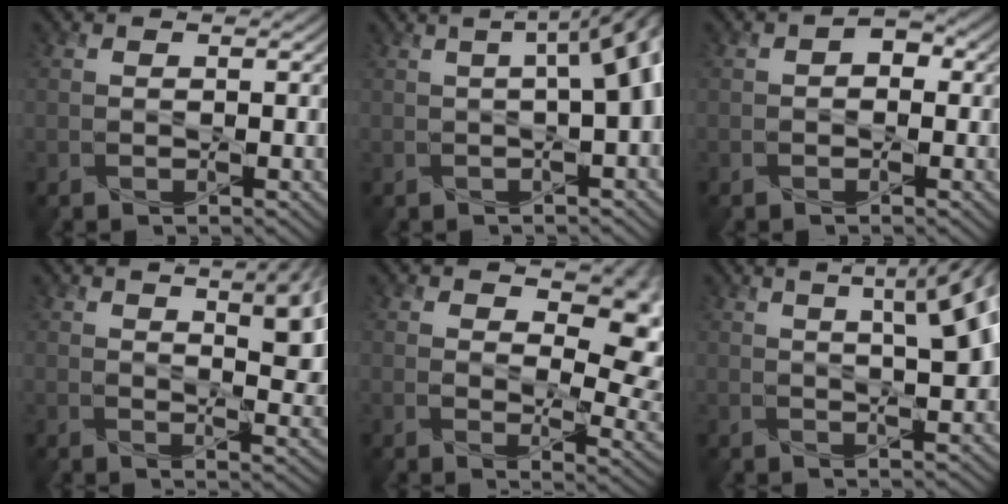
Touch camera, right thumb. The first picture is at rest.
{"total": 8.7, "force": [0.5, 2.9, 8.2], "torque": [-0.072, 0.027, -0.006]}
{"total": 1.7, "force": [-0.2, 1.3, 1.1], "torque": [-0.019, 0.000, -0.009]}
{"total": 10.8, "force": [4.2, 4.1, 9.1], "torque": [-0.116, 0.009, 0.061]}
{"total": 10.4, "force": [3.9, 5.8, 7.7], "torque": [-0.107, -0.022, 0.072]}
{"total": 10.9, "force": [3.2, 3.5, 9.9], "torque": [-0.098, 0.045, 0.027]}